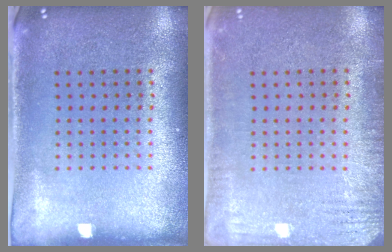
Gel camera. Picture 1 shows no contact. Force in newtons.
{"total": 2.5, "press": 2.5, "slide": 0.4}